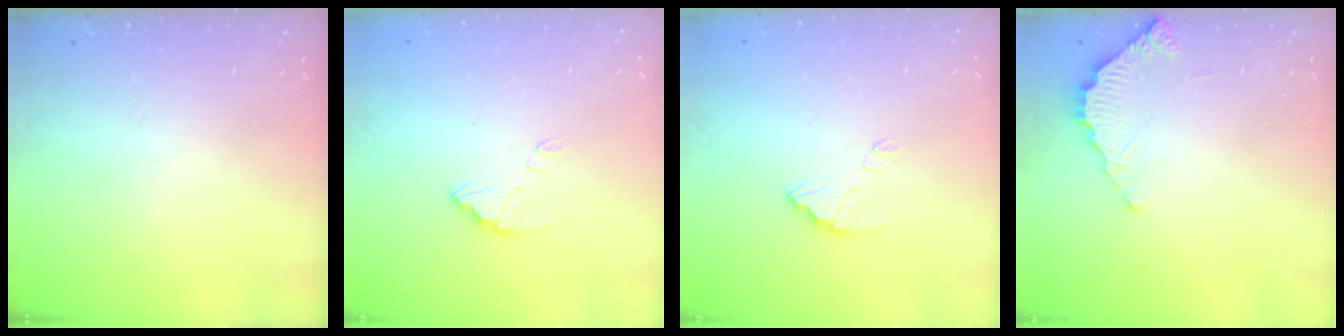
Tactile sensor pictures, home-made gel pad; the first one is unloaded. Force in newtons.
{"total": 2.7, "press": 2.7, "slide": 0.1}
{"total": 2.7, "press": 2.7, "slide": 0.1}
{"total": 2.8, "press": 2.8, "slide": 0.3}